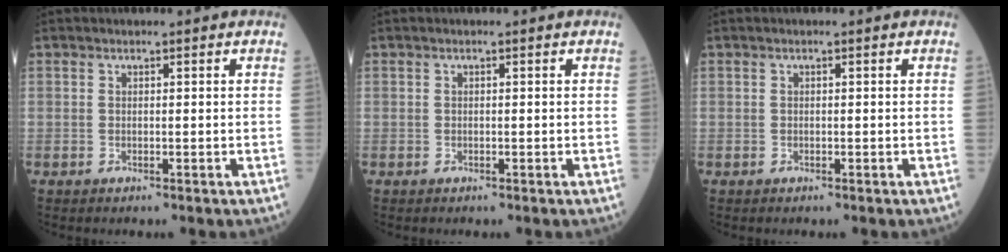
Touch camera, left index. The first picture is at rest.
{"total": 0.0}
{"total": 0.0}